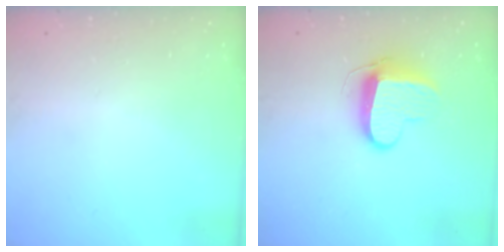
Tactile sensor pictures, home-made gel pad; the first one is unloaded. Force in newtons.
{"total": 10.1, "press": 10.1, "slide": 0.5}